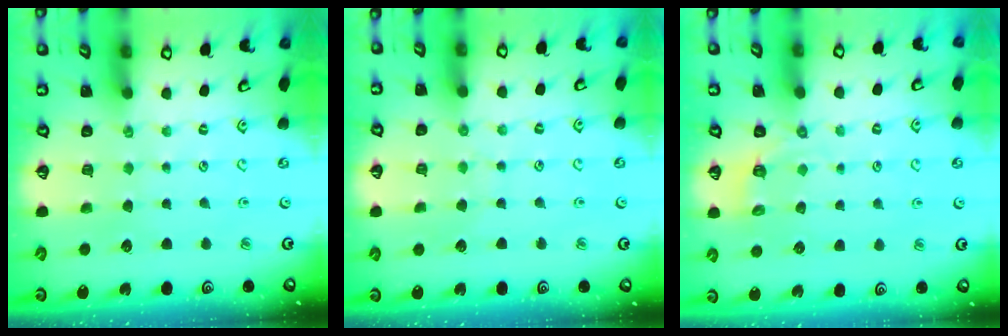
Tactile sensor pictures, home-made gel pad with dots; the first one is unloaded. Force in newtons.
{"total": 4.9, "press": 4.9, "slide": 0.4}
{"total": 2.9, "press": 2.0, "slide": 2.1}